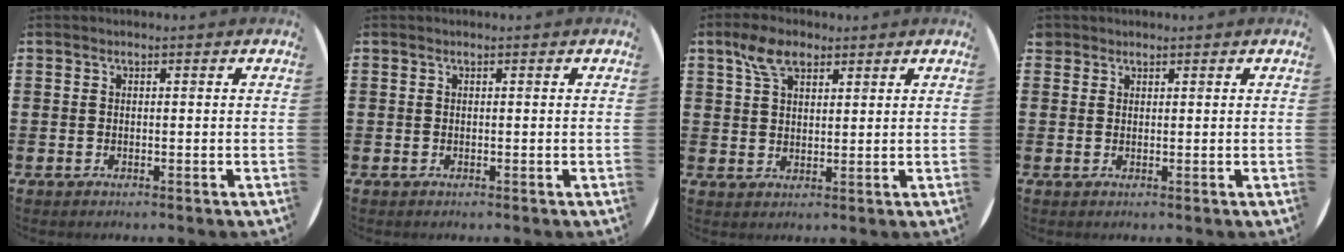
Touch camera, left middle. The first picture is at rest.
{"total": 0.0}
{"total": 5.2, "force": [3.3, 2.7, 3.1], "torque": [-0.061, 0.008, 0.058]}
{"total": 1.0, "force": [0.9, 0.4, -0.1], "torque": [0.000, 0.001, 0.018]}